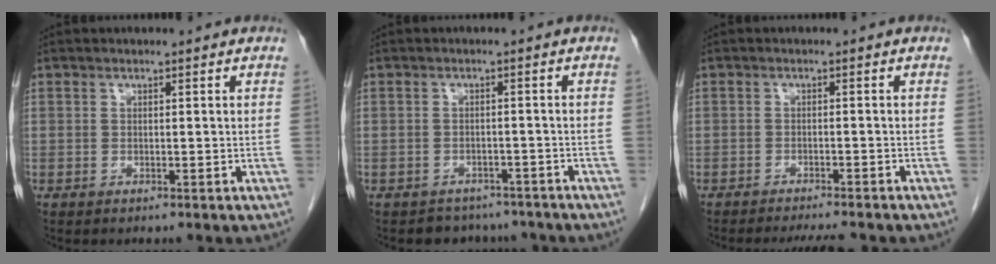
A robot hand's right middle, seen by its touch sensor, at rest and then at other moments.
{"total": 5.4, "force": [-4.7, 2.6, -0.2], "torque": [0.009, 0.012, -0.058]}
{"total": 6.3, "force": [-5.7, 0.3, 2.6], "torque": [-0.032, -0.012, -0.082]}